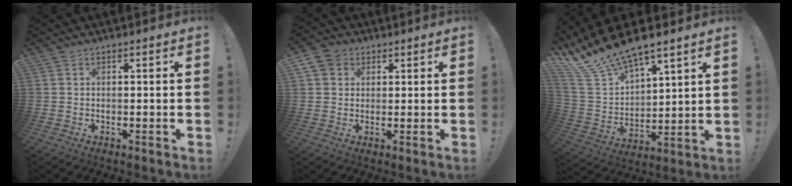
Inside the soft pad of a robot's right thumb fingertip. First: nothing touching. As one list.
[{"total": 5.3, "force": [2.3, 4.4, 1.8], "torque": [-0.029, -0.001, 0.046]}, {"total": 15.2, "force": [12.9, 4.6, 6.4], "torque": [-0.140, -0.096, 0.238]}]